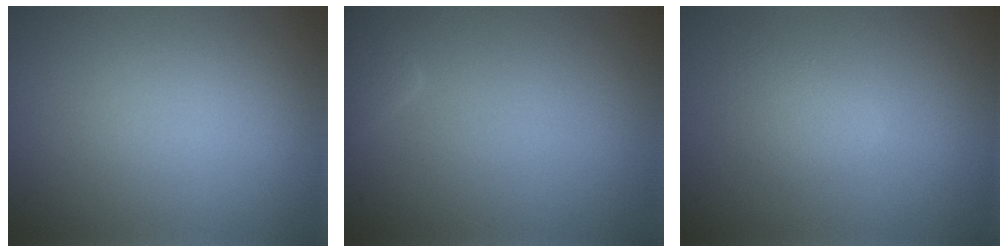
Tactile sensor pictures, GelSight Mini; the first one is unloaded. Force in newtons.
{"total": 1.1, "press": 1.1, "slide": 0.1}
{"total": 1.8, "press": 1.8, "slide": 0.1}